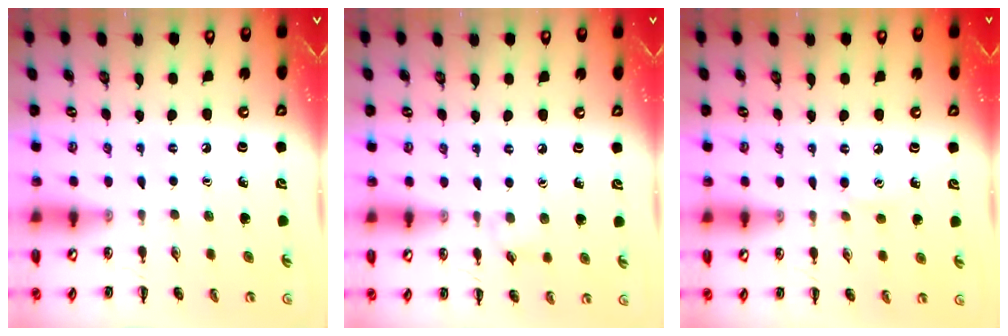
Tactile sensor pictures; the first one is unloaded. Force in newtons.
{"total": 3.9, "press": 3.6, "slide": 1.5}
{"total": 2.4, "press": 2.3, "slide": 0.8}